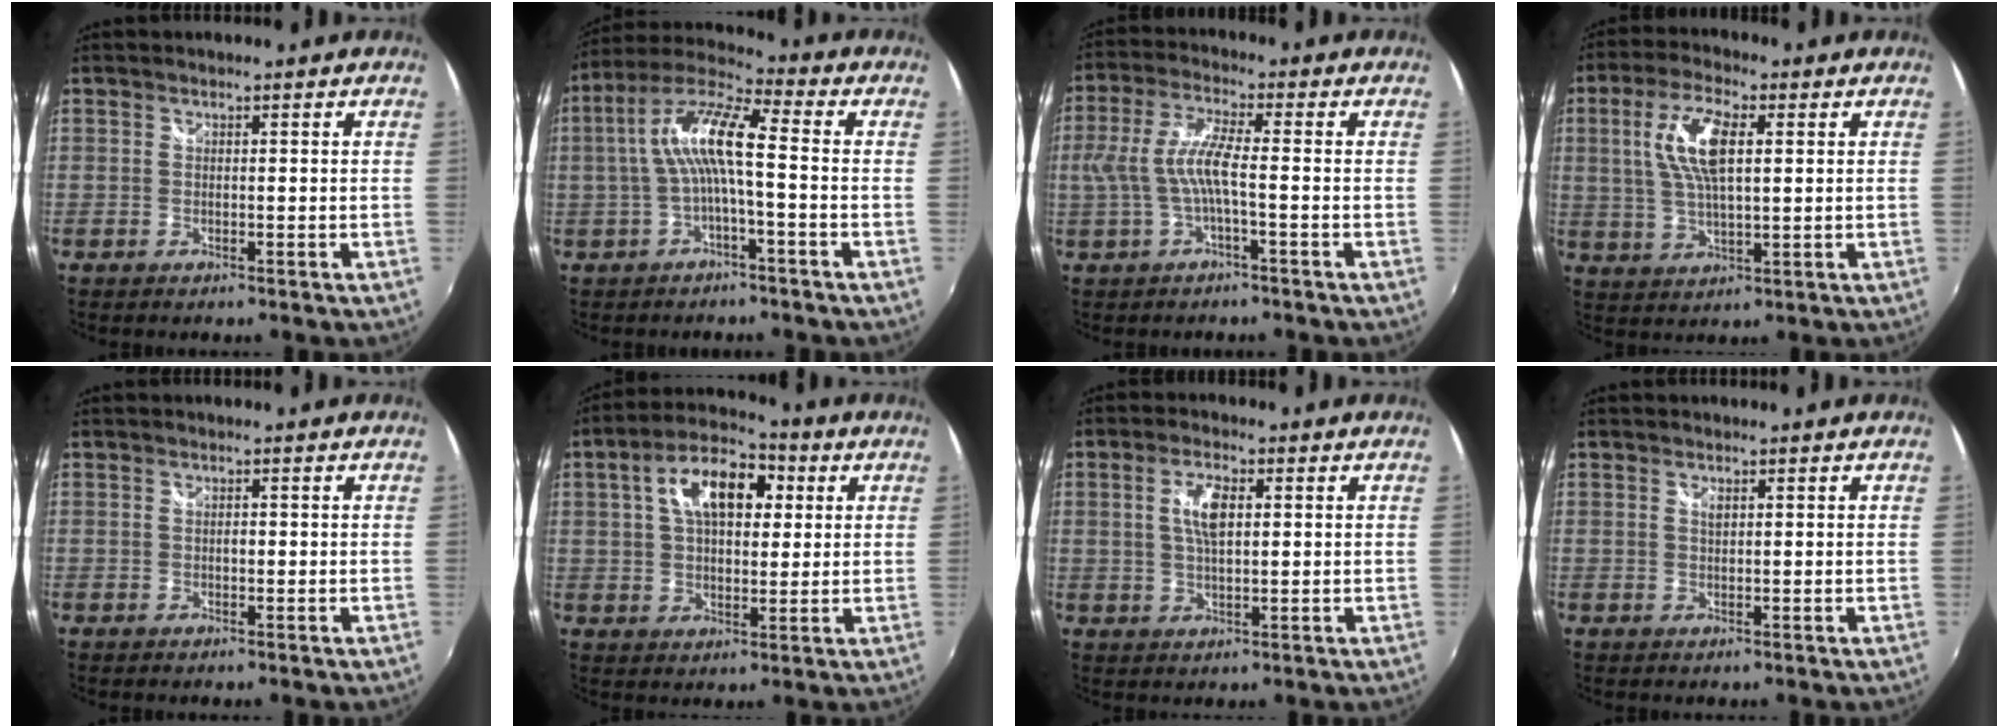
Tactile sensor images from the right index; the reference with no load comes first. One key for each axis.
{"total": 10.4, "fx": -0.7, "fy": 1.8, "fz": 10.2, "tx": -0.208, "ty": 0.021, "tz": -0.014}
{"total": 7.3, "fx": -1.5, "fy": 1.0, "fz": 7.1, "tx": -0.155, "ty": 0.002, "tz": -0.020}
{"total": 10.0, "fx": 2.3, "fy": 3.7, "fz": 8.9, "tx": -0.179, "ty": 0.010, "tz": 0.047}
{"total": 1.4, "fx": -0.3, "fy": 0.9, "fz": 1.0, "tx": -0.017, "ty": 0.002, "tz": -0.006}
{"total": 12.6, "fx": 3.8, "fy": 6.9, "fz": 9.9, "tx": -0.170, "ty": 0.033, "tz": 0.055}
{"total": 5.4, "fx": 1.1, "fy": 2.2, "fz": 4.8, "tx": -0.091, "ty": 0.006, "tz": 0.022}
{"total": 0.8, "fx": 0.4, "fy": 0.4, "fz": 0.6, "tx": -0.010, "ty": 0.002, "tz": 0.006}